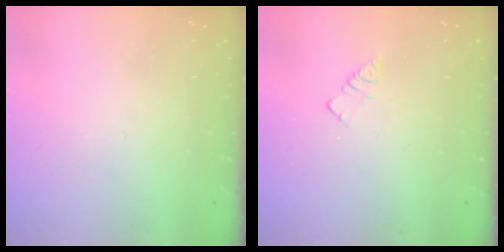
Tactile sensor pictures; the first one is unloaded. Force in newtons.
{"total": 3.4, "press": 3.4, "slide": 0.2}